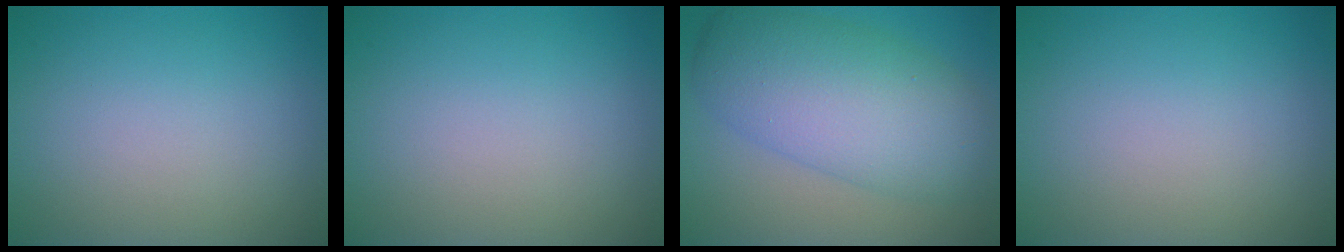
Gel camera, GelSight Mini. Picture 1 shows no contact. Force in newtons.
{"total": 0.0}
{"total": 8.7, "press": 8.7, "slide": 0.2}
{"total": 0.0}